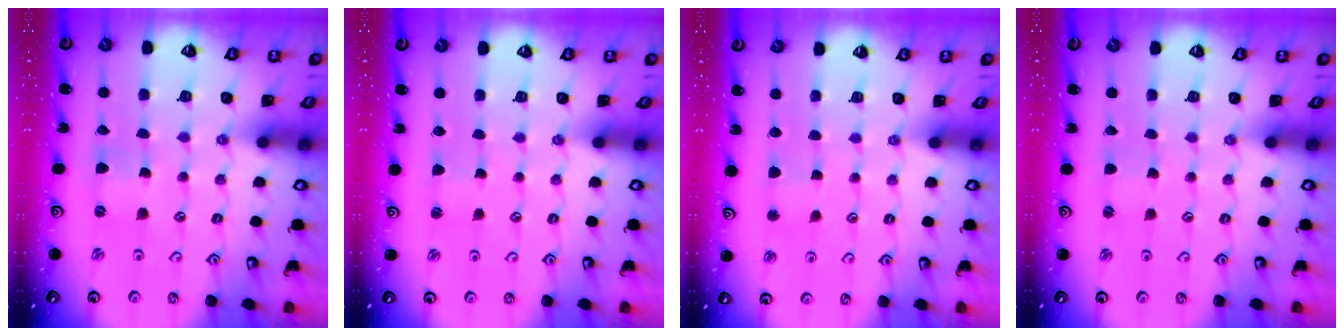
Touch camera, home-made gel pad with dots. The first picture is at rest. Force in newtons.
{"total": 0.8, "press": 0.8, "slide": 0.1}
{"total": 2.2, "press": 2.2, "slide": 0.2}
{"total": 0.5, "press": 0.5, "slide": 0.1}